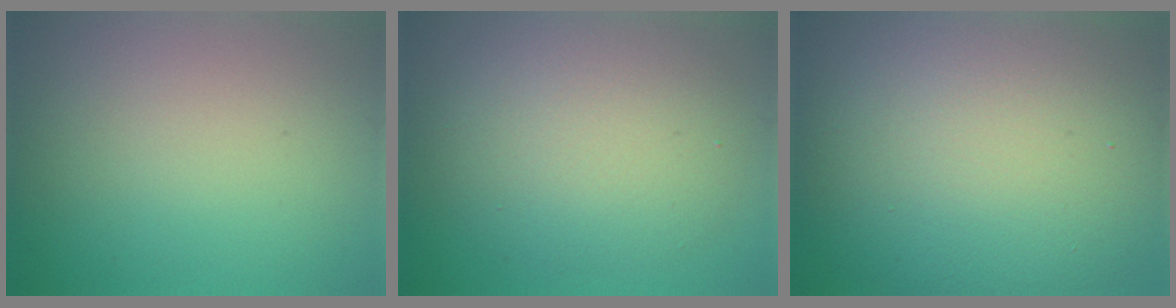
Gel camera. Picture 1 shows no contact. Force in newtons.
{"total": 6.8, "press": 6.8, "slide": 0.5}
{"total": 17.4, "press": 17.4, "slide": 0.9}